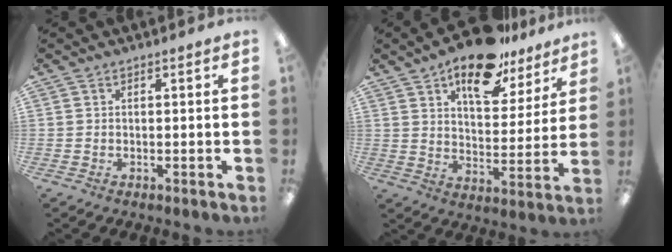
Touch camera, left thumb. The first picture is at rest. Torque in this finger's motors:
{"motor_torque": [0.41, 0.31, 1.06, -1.70, 0.14]}